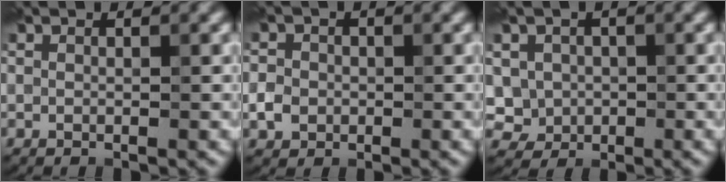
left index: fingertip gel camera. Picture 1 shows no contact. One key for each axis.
{"total": 1.9, "fx": -0.4, "fy": 1.8, "fz": 0.7, "tx": -0.007, "ty": 0.000, "tz": -0.013}
{"total": 3.3, "fx": 0.2, "fy": 3.1, "fz": 1.1, "tx": -0.011, "ty": 0.000, "tz": 0.000}